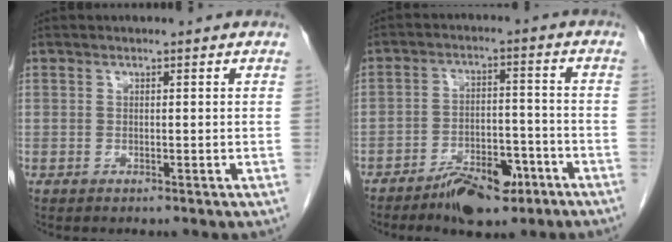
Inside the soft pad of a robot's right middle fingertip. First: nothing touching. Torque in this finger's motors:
{"motor_torque": [0.34, -0.30, 0.08, 0.04]}